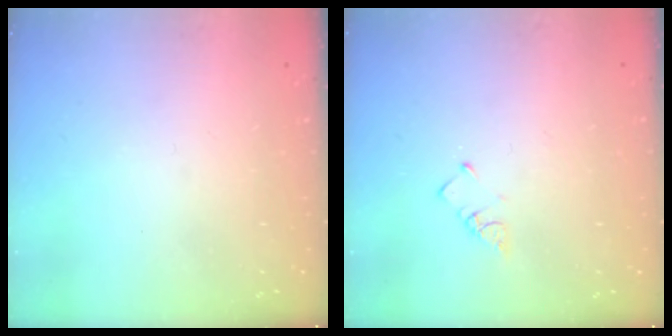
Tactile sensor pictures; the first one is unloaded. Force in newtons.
{"total": 1.9, "press": 1.9, "slide": 0.3}